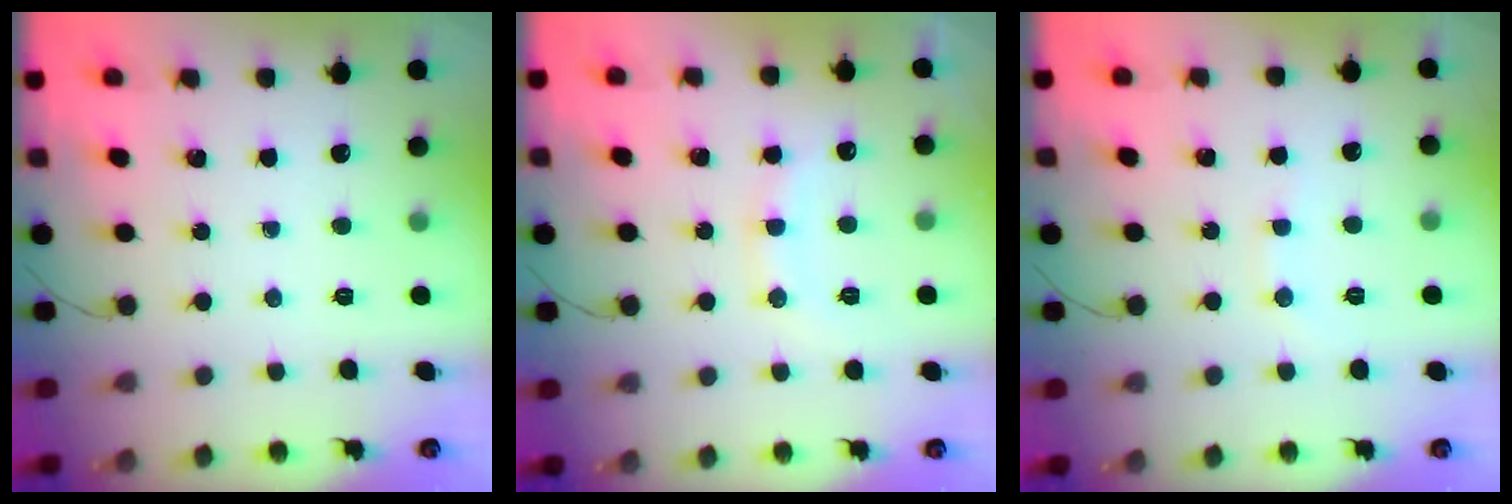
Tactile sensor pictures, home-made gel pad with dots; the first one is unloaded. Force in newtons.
{"total": 10.3, "press": 10.2, "slide": 1.2}
{"total": 5.6, "press": 5.5, "slide": 1.1}